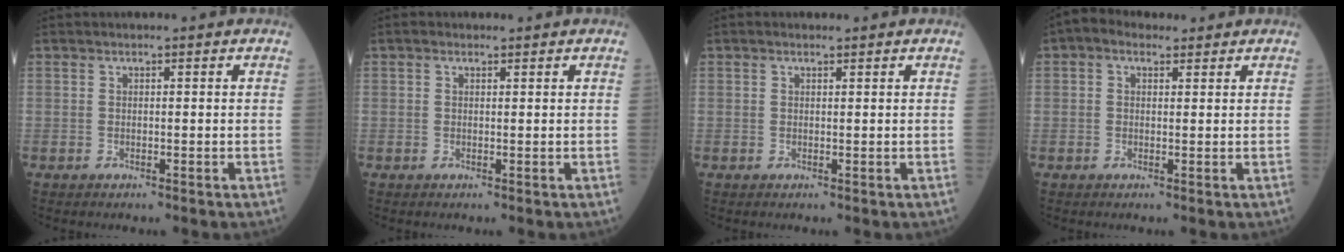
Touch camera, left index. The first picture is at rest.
{"total": 0.6, "force": [0.4, 0.4, 0.3], "torque": [-0.008, 0.002, 0.005]}
{"total": 0.6, "force": [0.4, 0.2, 0.3], "torque": [-0.011, 0.002, 0.006]}
{"total": 3.3, "force": [1.9, 2.1, 1.6], "torque": [-0.038, 0.028, 0.033]}